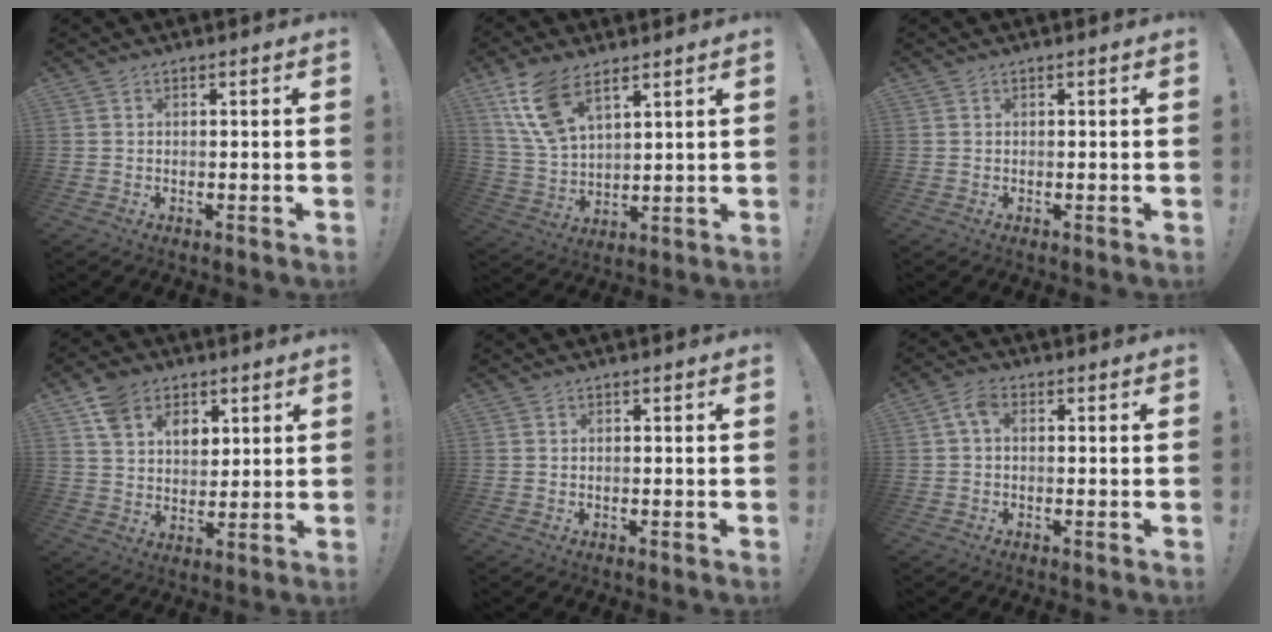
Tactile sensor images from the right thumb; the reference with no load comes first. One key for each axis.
{"total": 12.8, "fx": 8.1, "fy": 5.9, "fz": 7.9, "tx": -0.164, "ty": -0.025, "tz": 0.155}
{"total": 0.0}
{"total": 11.1, "fx": 6.1, "fy": 7.8, "fz": 4.9, "tx": -0.086, "ty": -0.022, "tz": 0.119}
{"total": 0.0}
{"total": 3.9, "fx": 0.4, "fy": 2.3, "fz": 3.1, "tx": -0.069, "ty": 0.008, "tz": 0.008}